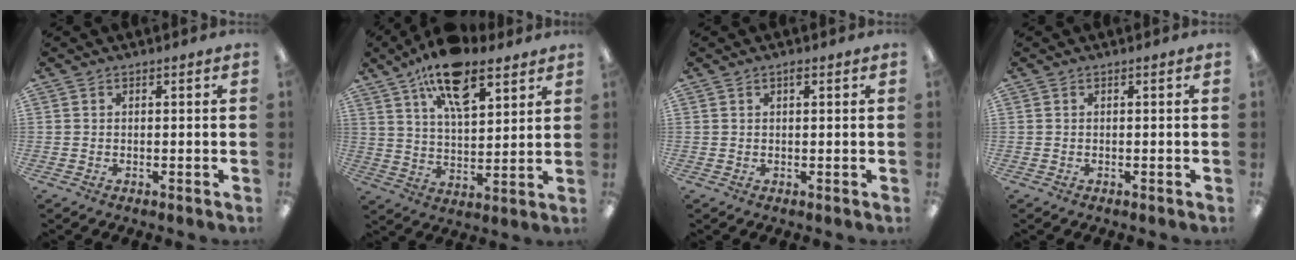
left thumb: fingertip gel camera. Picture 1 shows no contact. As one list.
[{"total": 15.8, "force": [10.1, 6.9, 10.0], "torque": [-0.164, -0.040, 0.174]}, {"total": 0.9, "force": [0.6, 0.4, 0.6], "torque": [-0.005, -0.002, 0.008]}, {"total": 0.0}]